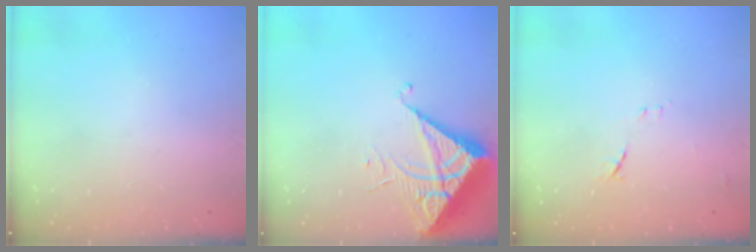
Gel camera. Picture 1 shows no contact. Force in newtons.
{"total": 7.0, "press": 7.0, "slide": 0.3}
{"total": 7.5, "press": 7.5, "slide": 0.8}